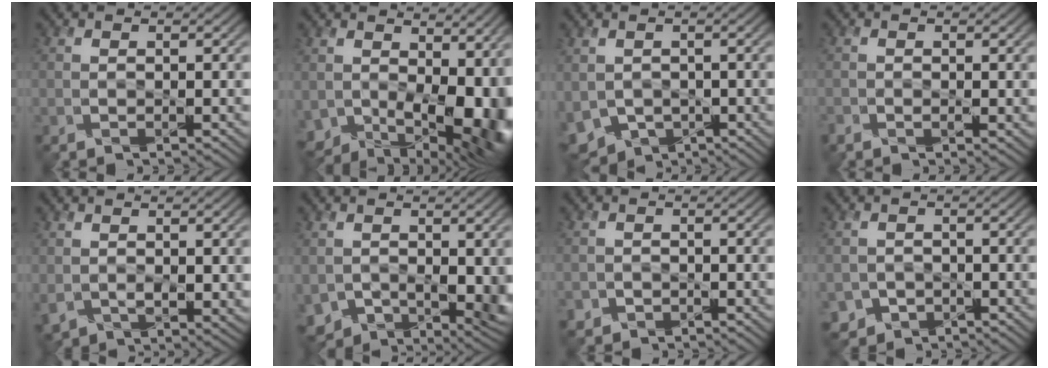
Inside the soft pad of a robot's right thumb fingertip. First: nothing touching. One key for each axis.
{"total": 16.1, "fx": -0.4, "fy": 11.3, "fz": 11.5, "tx": -0.192, "ty": -0.056, "tz": 0.051}
{"total": 4.5, "fx": -1.3, "fy": 3.4, "fz": 2.6, "tx": -0.081, "ty": -0.010, "tz": -0.023}
{"total": 1.3, "fx": -0.6, "fy": 0.9, "fz": 0.8, "tx": -0.017, "ty": -0.007, "tz": -0.010}
{"total": 3.8, "fx": 1.1, "fy": 2.7, "fz": 2.5, "tx": -0.066, "ty": -0.018, "tz": 0.033}
{"total": 9.5, "fx": -1.0, "fy": 6.7, "fz": 6.7, "tx": -0.154, "ty": -0.043, "tz": 0.004}
{"total": 1.2, "fx": -0.7, "fy": 0.9, "fz": -0.3, "tx": 0.007, "ty": -0.001, "tz": -0.016}
{"total": 2.3, "fx": -1.2, "fy": 1.9, "fz": -0.1, "tx": -0.006, "ty": -0.005, "tz": -0.025}